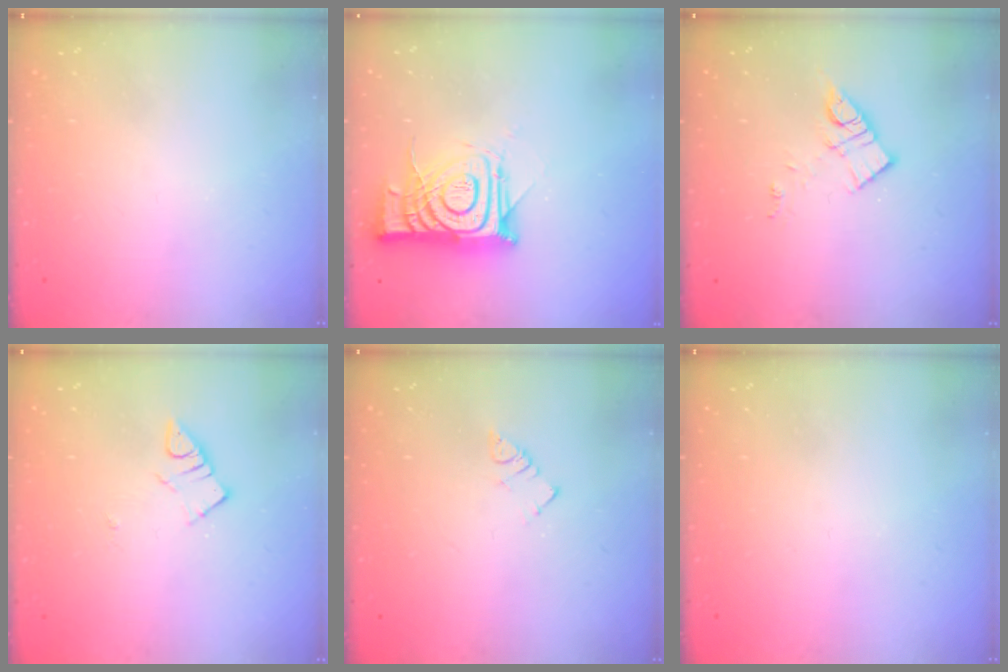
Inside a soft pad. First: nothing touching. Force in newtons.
{"total": 14.0, "press": 14.0, "slide": 1.4}
{"total": 10.4, "press": 10.4, "slide": 0.6}
{"total": 2.8, "press": 2.7, "slide": 0.3}
{"total": 2.5, "press": 2.5, "slide": 0.1}
{"total": 0.0}